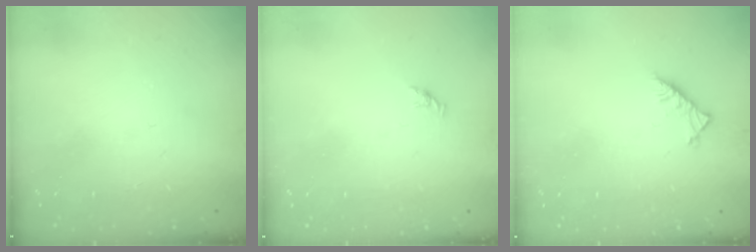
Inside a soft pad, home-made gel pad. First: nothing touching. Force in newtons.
{"total": 0.5, "press": 0.3, "slide": 0.4}
{"total": 4.2, "press": 4.1, "slide": 0.7}